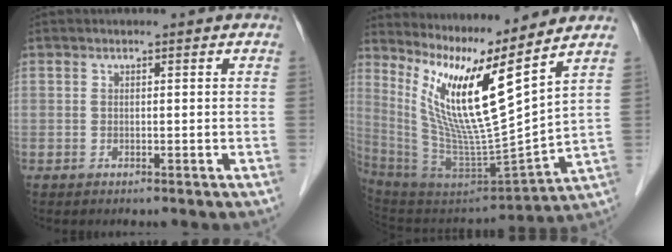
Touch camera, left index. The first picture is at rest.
{"total": 16.3, "force": [9.4, 0.1, 13.4], "torque": [-0.266, -0.025, 0.178]}